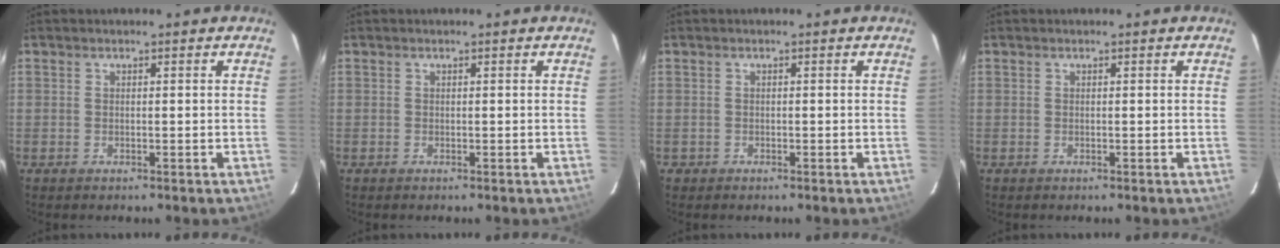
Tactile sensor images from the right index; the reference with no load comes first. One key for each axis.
{"total": 0.0}
{"total": 0.9, "fx": -0.4, "fy": 0.8, "fz": -0.1, "tx": -0.001, "ty": 0.004, "tz": -0.006}
{"total": 0.0}